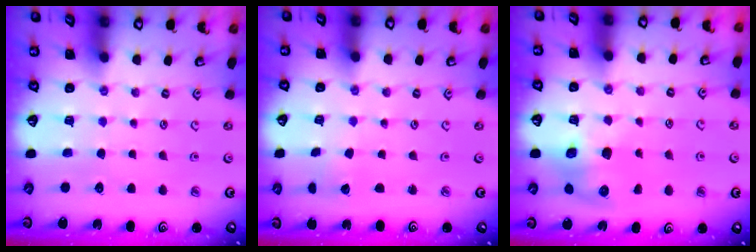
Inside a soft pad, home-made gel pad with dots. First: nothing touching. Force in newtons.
{"total": 1.6, "press": 1.6, "slide": 0.0}
{"total": 7.3, "press": 7.2, "slide": 1.0}